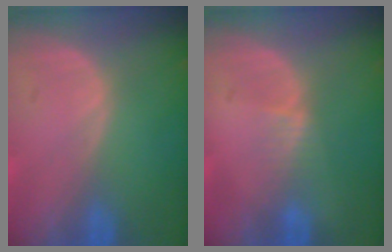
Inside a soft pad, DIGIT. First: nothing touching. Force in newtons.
{"total": 1.6, "press": 1.6, "slide": 0.3}